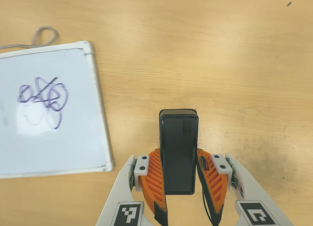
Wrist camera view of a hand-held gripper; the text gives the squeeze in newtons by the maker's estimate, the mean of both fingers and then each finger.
{"total": 4.4, "left": 3.1, "right": 5.7}